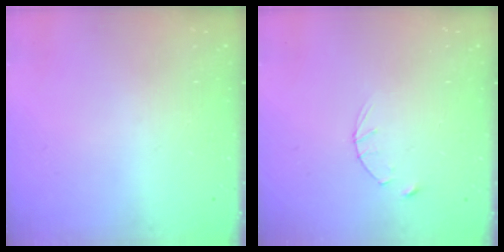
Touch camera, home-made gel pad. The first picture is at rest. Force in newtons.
{"total": 2.8, "press": 2.8, "slide": 0.4}